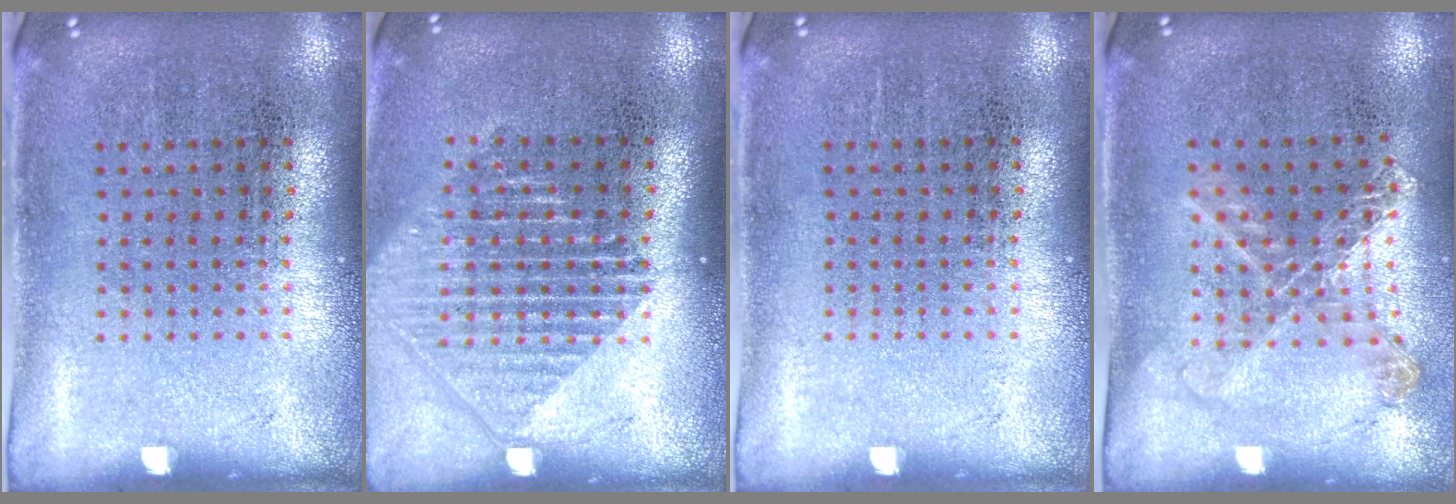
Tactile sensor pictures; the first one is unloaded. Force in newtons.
{"total": 1.4, "press": 1.3, "slide": 0.6}
{"total": 0.0}
{"total": 1.2, "press": 1.1, "slide": 0.2}